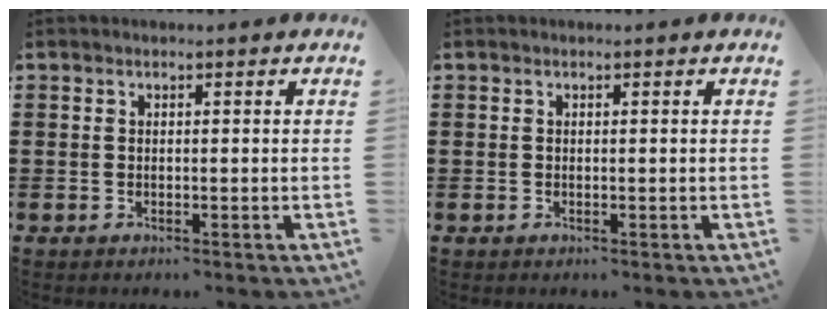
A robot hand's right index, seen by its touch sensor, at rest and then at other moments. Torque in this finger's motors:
{"motor_torque": [1.07, 1.07, 0.00, 0.00]}